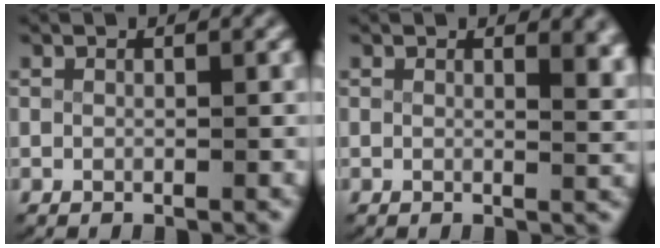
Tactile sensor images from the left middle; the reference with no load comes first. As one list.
[{"total": 1.9, "force": [1.3, 0.4, 1.3], "torque": [-0.012, -0.015, 0.021]}]